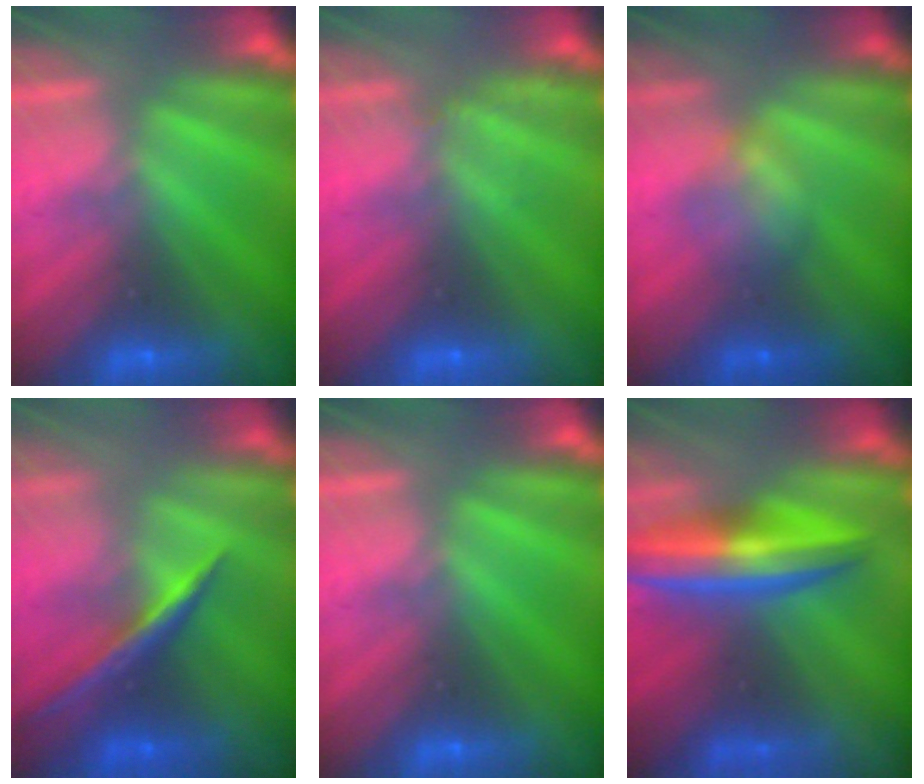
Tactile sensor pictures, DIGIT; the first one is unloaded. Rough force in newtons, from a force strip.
{"total": 2.0}
{"total": 2.3}
{"total": 1.5}
{"total": 0.0}
{"total": 7.2}